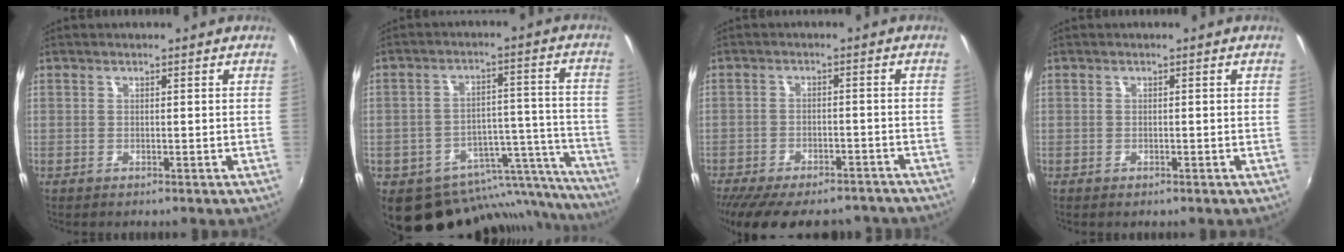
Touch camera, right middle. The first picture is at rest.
{"total": 20.9, "force": [-16.8, 9.6, 7.9], "torque": [-0.110, 0.040, -0.211]}
{"total": 18.3, "force": [-14.9, 6.8, 8.2], "torque": [-0.173, -0.014, -0.201]}
{"total": 0.7, "force": [-0.5, 0.4, 0.3], "torque": [-0.004, -0.002, -0.008]}